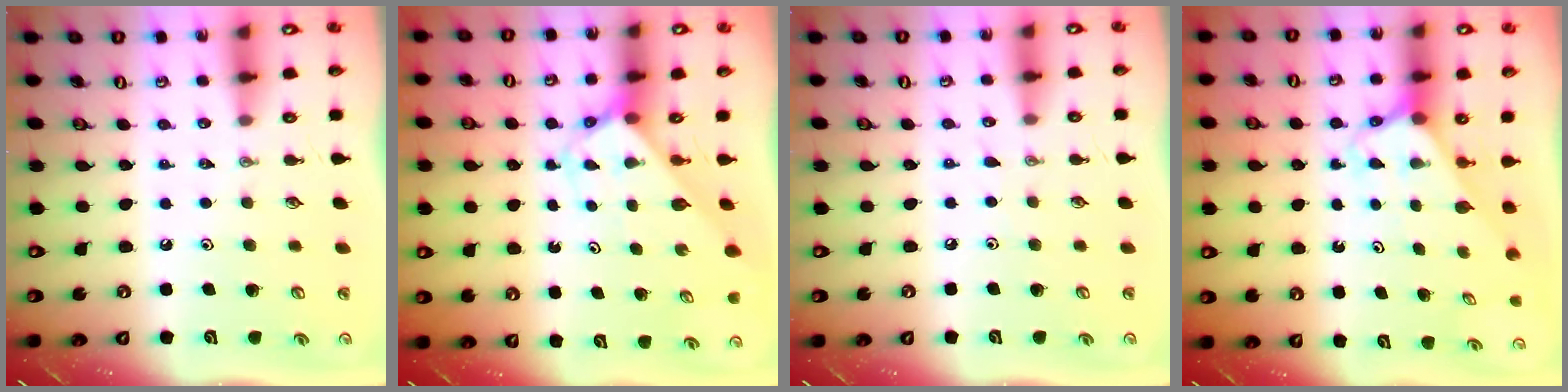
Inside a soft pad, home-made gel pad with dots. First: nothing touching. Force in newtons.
{"total": 2.8, "press": 2.8, "slide": 0.1}
{"total": 2.3, "press": 2.3, "slide": 0.3}
{"total": 2.7, "press": 2.7, "slide": 0.1}